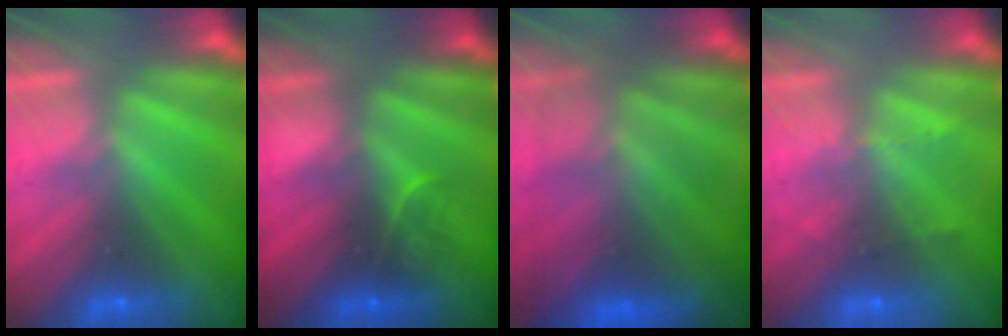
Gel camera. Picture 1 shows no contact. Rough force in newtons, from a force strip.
{"total": 2.8}
{"total": 9.5}
{"total": 2.3}